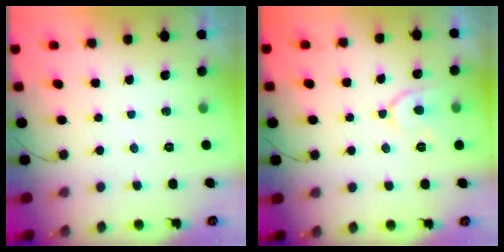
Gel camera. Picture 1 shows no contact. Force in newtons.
{"total": 8.7, "press": 8.6, "slide": 1.2}